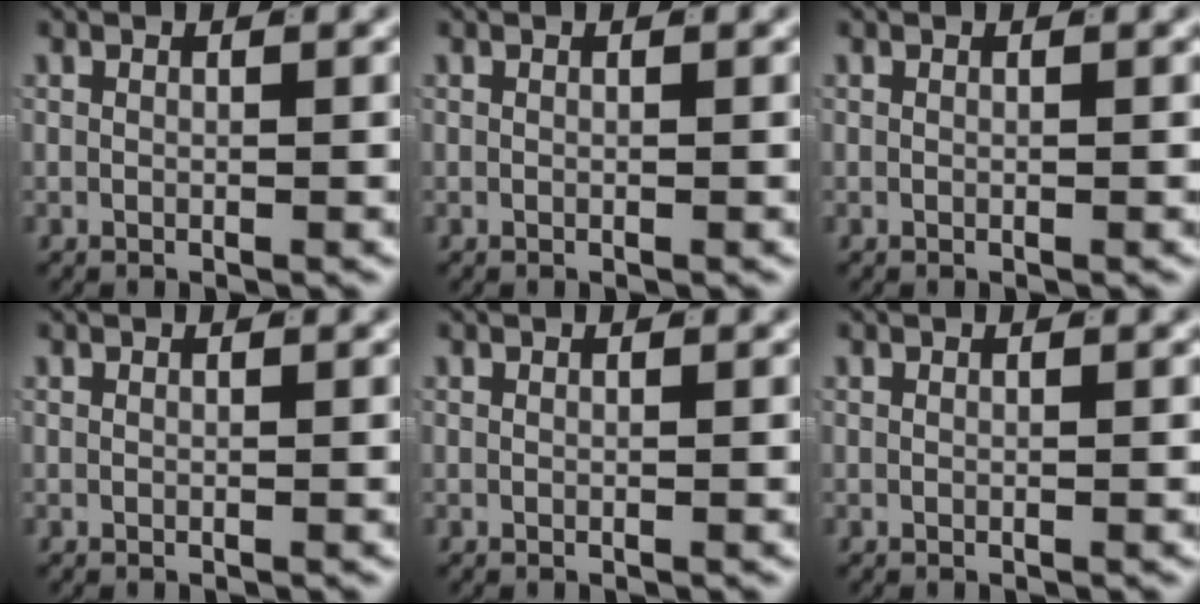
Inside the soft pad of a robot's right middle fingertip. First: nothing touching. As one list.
[{"total": 0.0}, {"total": 0.0}, {"total": 0.0}, {"total": 0.0}, {"total": 0.0}]